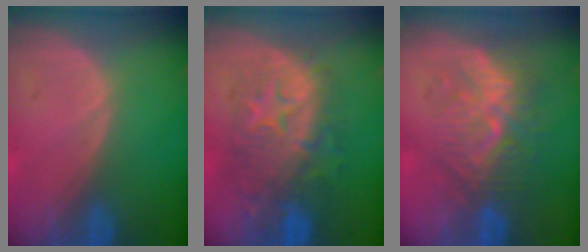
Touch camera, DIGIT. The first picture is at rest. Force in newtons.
{"total": 9.2, "press": 9.2, "slide": 0.4}
{"total": 8.8, "press": 8.1, "slide": 3.5}